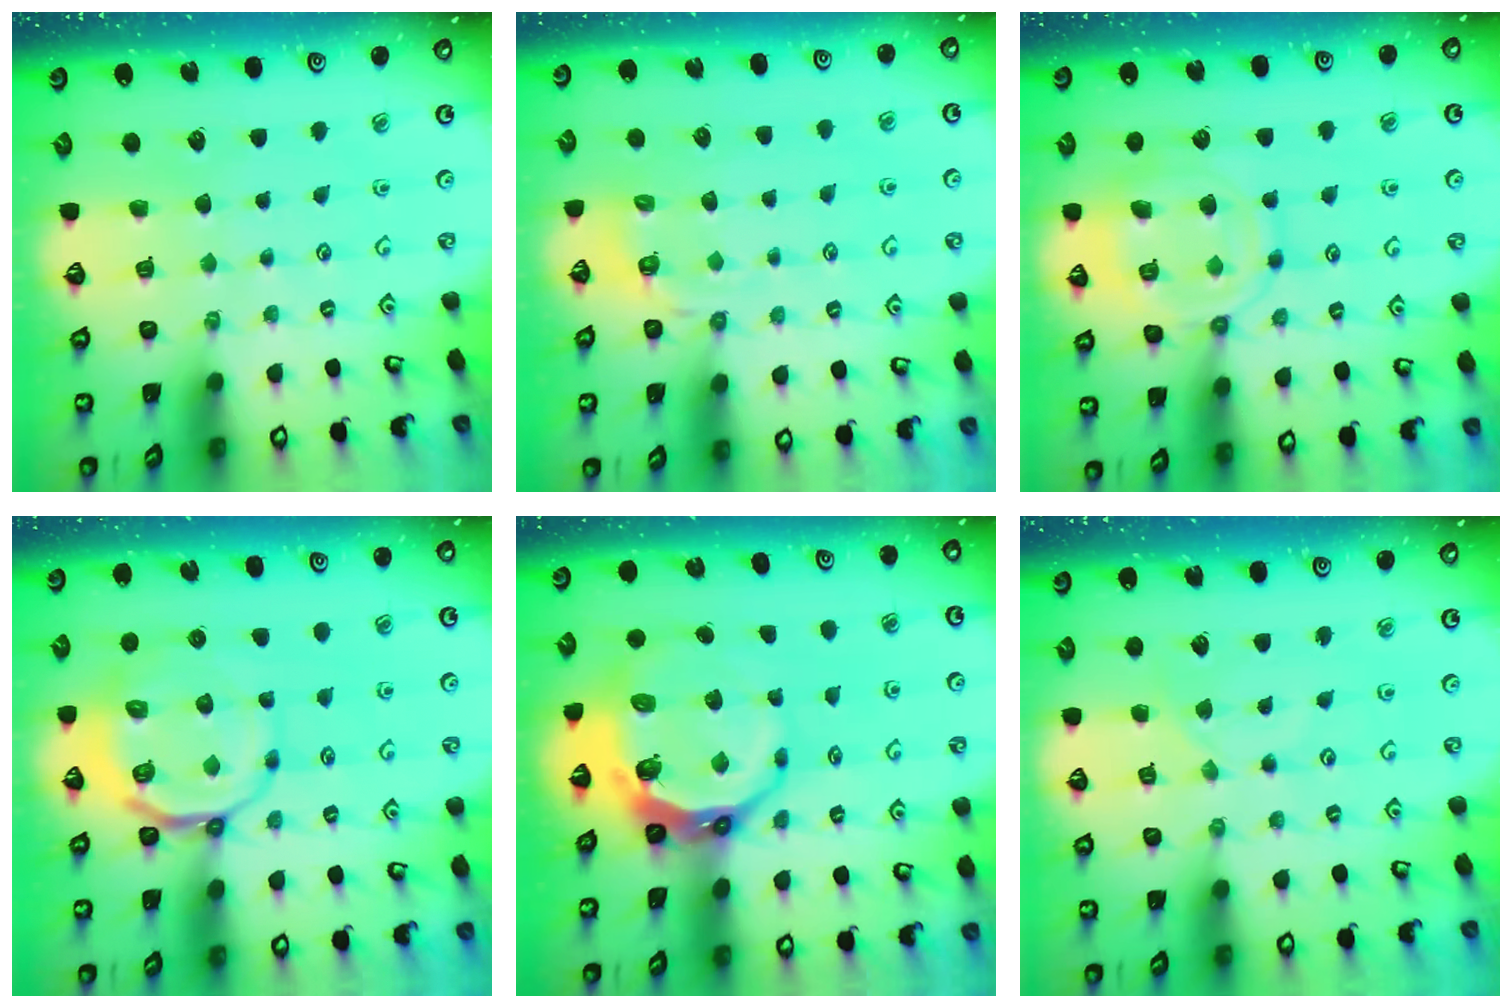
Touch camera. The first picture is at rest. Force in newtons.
{"total": 3.8, "press": 3.2, "slide": 2.1}
{"total": 14.2, "press": 14.1, "slide": 1.3}
{"total": 10.1, "press": 9.8, "slide": 2.6}
{"total": 12.3, "press": 11.6, "slide": 4.2}
{"total": 0.6, "press": 0.5, "slide": 0.2}